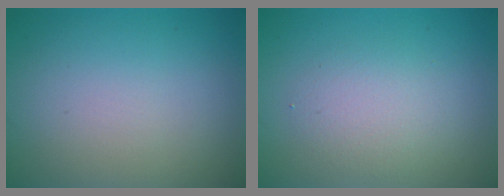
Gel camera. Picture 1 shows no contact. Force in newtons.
{"total": 2.6, "press": 2.6, "slide": 0.2}